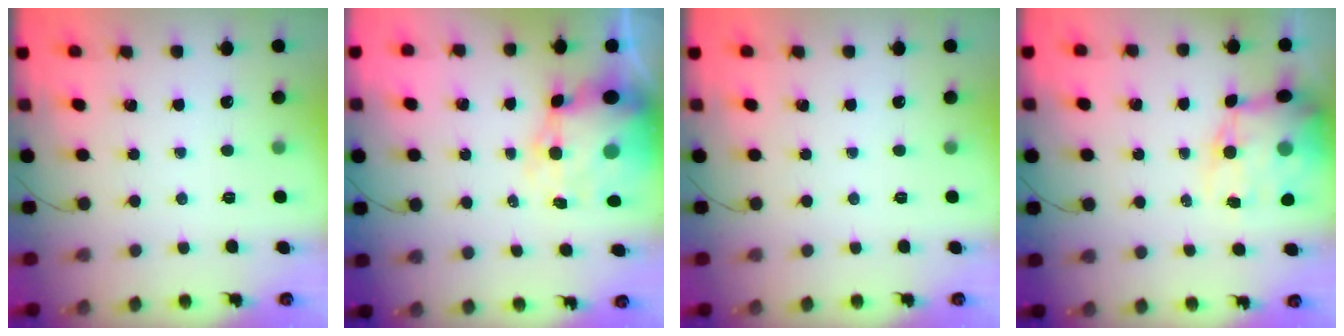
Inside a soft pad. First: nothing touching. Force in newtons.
{"total": 12.0, "press": 11.6, "slide": 3.0}
{"total": 0.0}
{"total": 14.2, "press": 13.8, "slide": 3.5}